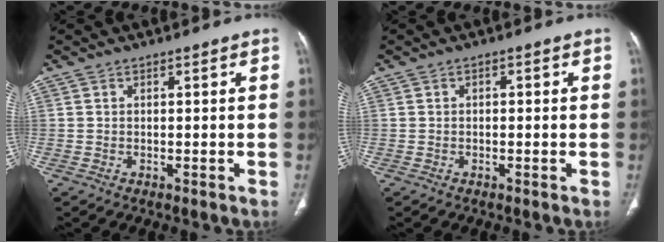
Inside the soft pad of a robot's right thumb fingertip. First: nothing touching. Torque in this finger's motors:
{"motor_torque": [-0.38, 0.32, -0.12, 0.67, 0.05]}